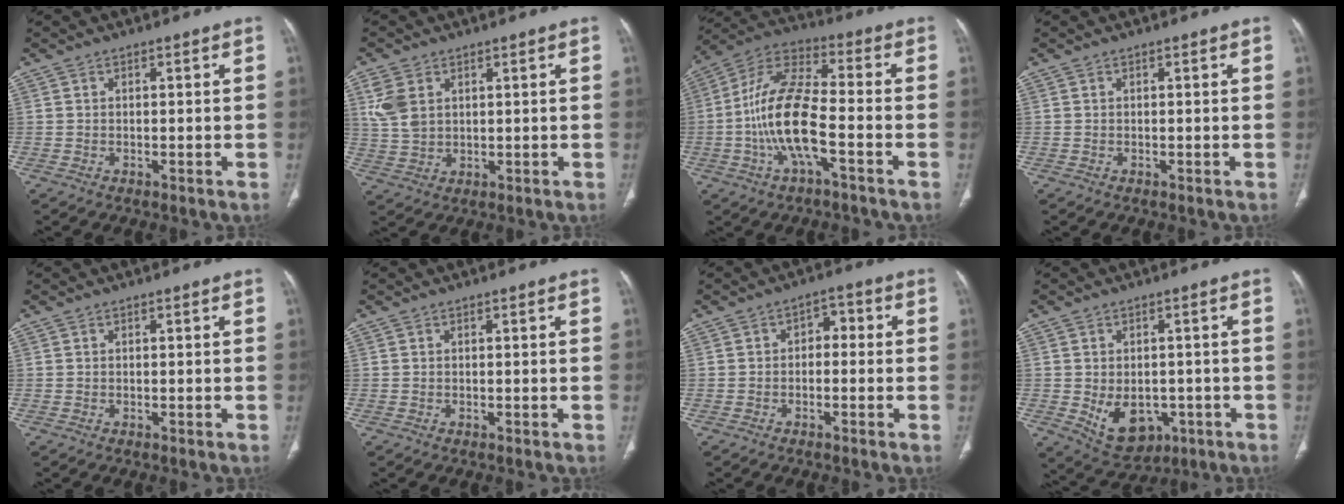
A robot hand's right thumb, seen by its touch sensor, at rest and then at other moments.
{"total": 6.5, "force": [2.4, 4.4, 4.1], "torque": [-0.087, -0.005, 0.056]}
{"total": 15.0, "force": [-3.9, 5.2, 13.5], "torque": [-0.276, 0.040, -0.076]}
{"total": 0.0}
{"total": 0.0}
{"total": 0.0}
{"total": 3.7, "force": [-0.4, 2.7, 2.6], "torque": [-0.020, 0.022, -0.018]}
{"total": 9.4, "force": [-2.6, 6.8, 6.0], "torque": [-0.073, 0.004, -0.018]}